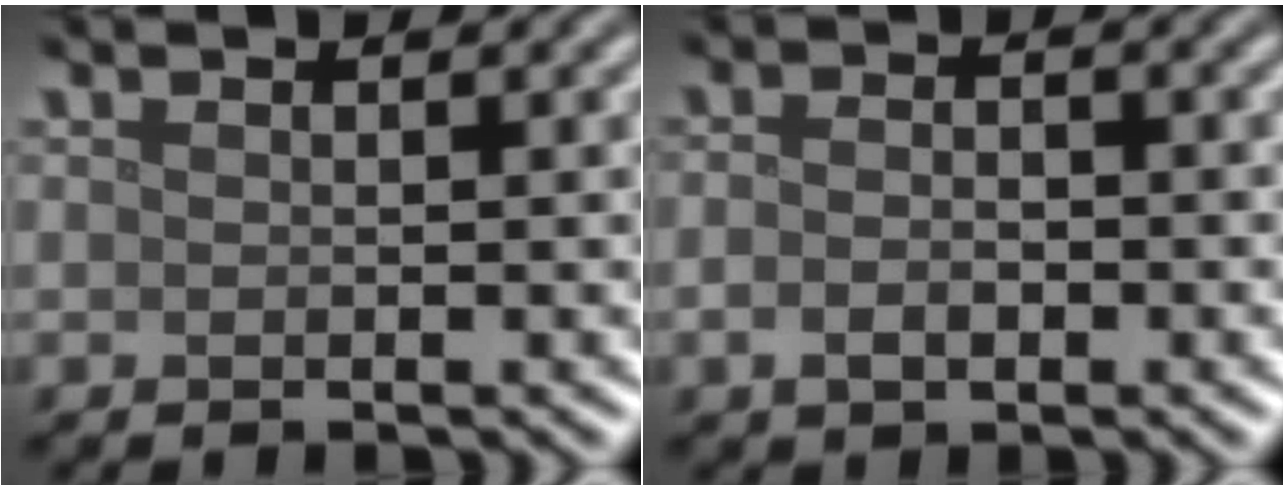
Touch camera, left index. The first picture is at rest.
{"total": 2.2, "force": [-0.7, 1.3, 1.6], "torque": [-0.032, -0.002, -0.014]}